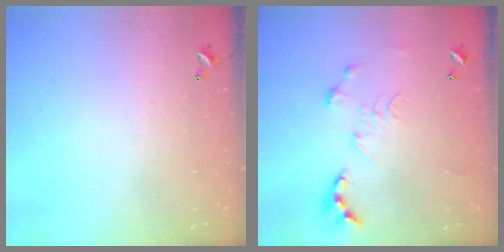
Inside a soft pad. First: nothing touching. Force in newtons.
{"total": 0.6, "press": 0.6, "slide": 0.1}